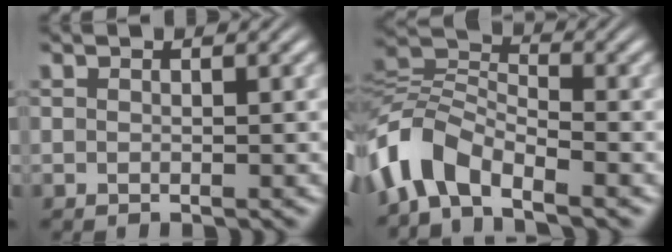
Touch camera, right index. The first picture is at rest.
{"total": 7.1, "force": [-2.5, 5.2, 4.1], "torque": [-0.107, -0.025, -0.044]}